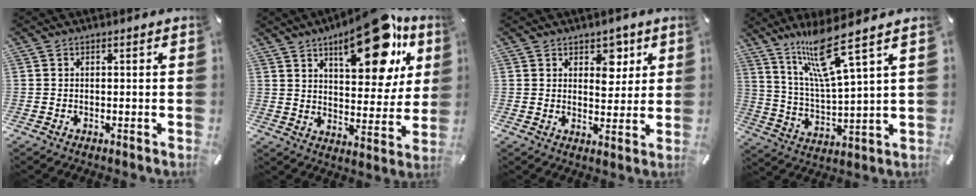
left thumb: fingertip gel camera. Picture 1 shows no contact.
{"total": 22.2, "force": [12.3, 10.1, 15.5], "torque": [-0.206, -0.066, 0.195]}
{"total": 6.6, "force": [3.1, 4.6, 3.5], "torque": [-0.035, -0.010, 0.047]}
{"total": 14.2, "force": [9.9, 1.4, 10.1], "torque": [-0.211, -0.043, 0.164]}